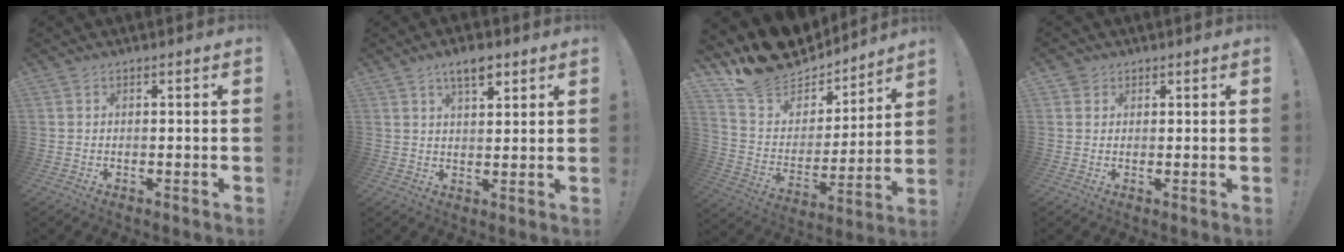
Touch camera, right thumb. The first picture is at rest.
{"total": 6.4, "force": [3.9, 2.3, 4.4], "torque": [-0.068, -0.016, 0.067]}
{"total": 17.7, "force": [14.5, 8.9, 4.8], "torque": [-0.088, -0.112, 0.277]}
{"total": 2.2, "force": [1.4, 1.6, 0.2], "torque": [-0.009, -0.001, 0.027]}